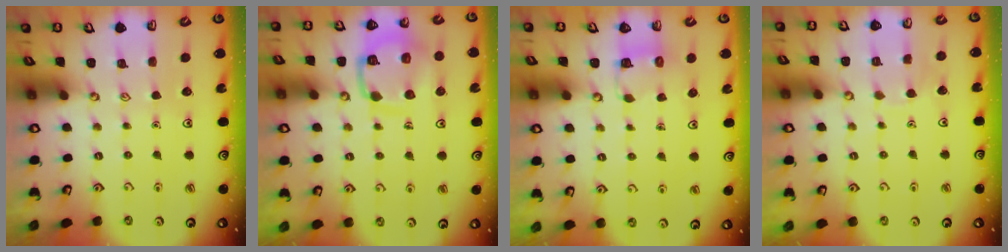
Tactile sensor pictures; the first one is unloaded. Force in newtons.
{"total": 12.4, "press": 12.3, "slide": 1.2}
{"total": 2.8, "press": 2.8, "slide": 0.2}
{"total": 3.7, "press": 3.7, "slide": 0.4}